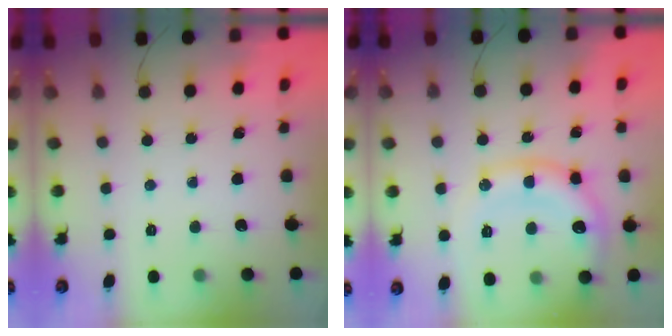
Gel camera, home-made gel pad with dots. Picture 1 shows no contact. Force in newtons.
{"total": 13.8, "press": 13.7, "slide": 1.5}